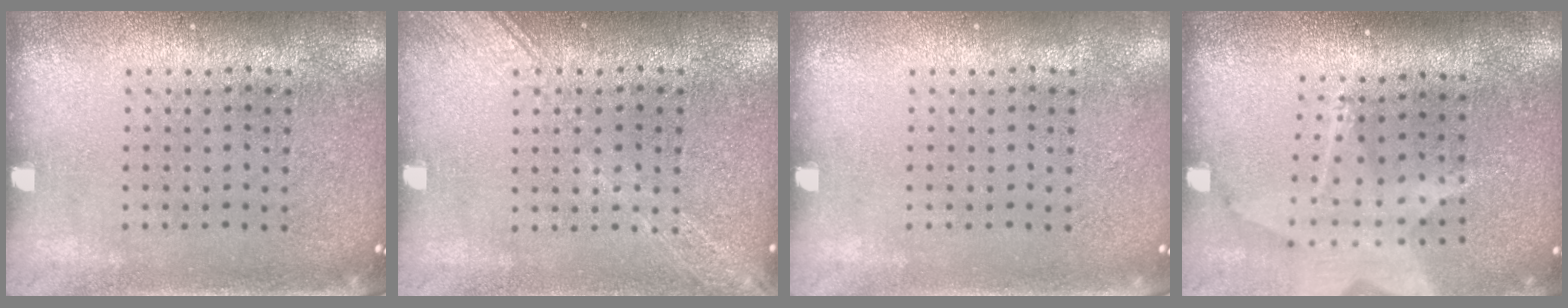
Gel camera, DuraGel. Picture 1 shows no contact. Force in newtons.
{"total": 2.6, "press": 2.6, "slide": 0.3}
{"total": 0.0}
{"total": 2.0, "press": 1.5, "slide": 1.3}